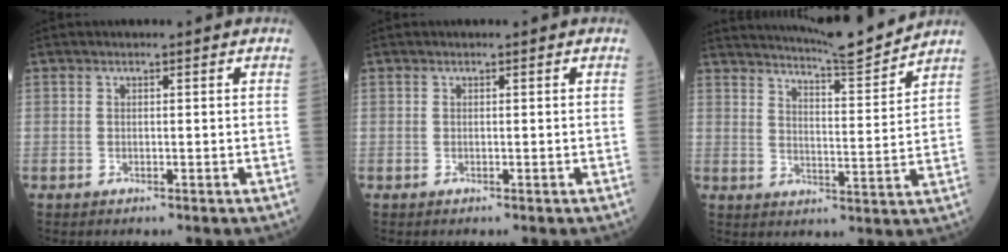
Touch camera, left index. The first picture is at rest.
{"total": 0.0}
{"total": 10.9, "force": [10.5, -1.3, 2.6], "torque": [-0.050, -0.023, 0.157]}